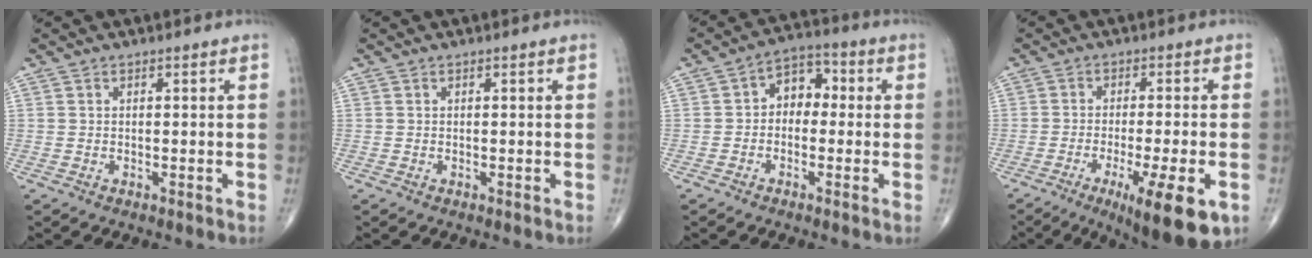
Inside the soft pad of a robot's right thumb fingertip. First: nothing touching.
{"total": 0.0}
{"total": 6.5, "force": [-0.1, 4.8, 4.4], "torque": [-0.038, 0.028, -0.019]}
{"total": 13.3, "force": [-5.6, 2.8, 11.6], "torque": [-0.160, -0.008, -0.078]}